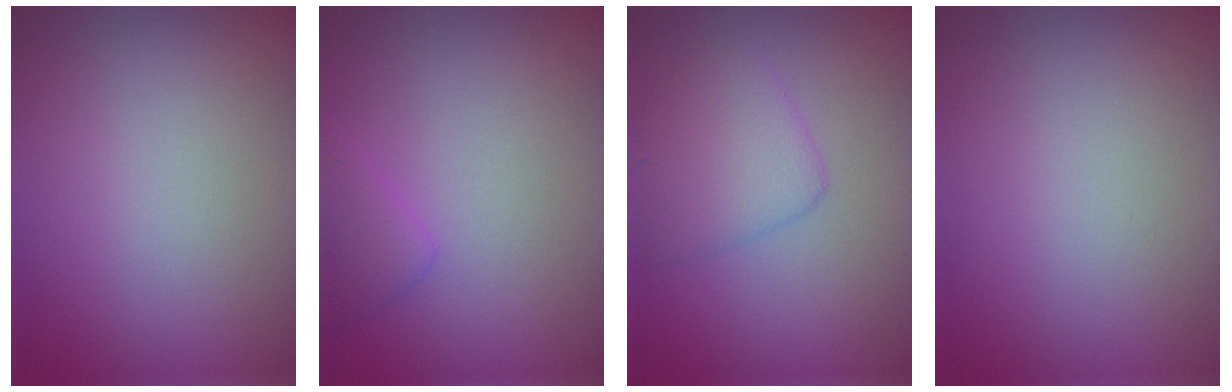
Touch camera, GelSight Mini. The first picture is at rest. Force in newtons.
{"total": 1.5, "press": 1.5, "slide": 0.2}
{"total": 3.1, "press": 3.1, "slide": 0.1}
{"total": 0.0}